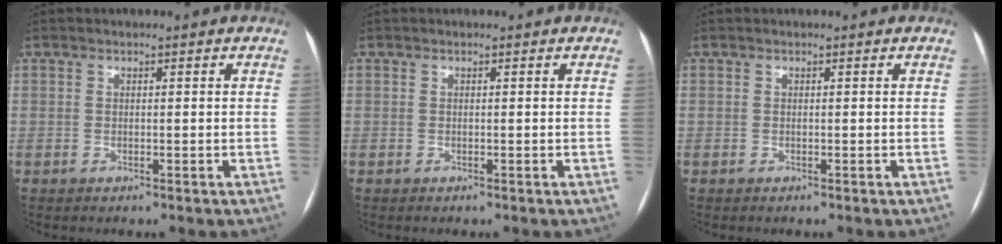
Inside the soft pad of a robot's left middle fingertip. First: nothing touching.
{"total": 0.0}
{"total": 0.0}